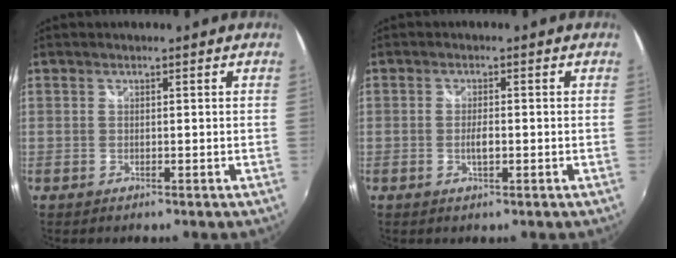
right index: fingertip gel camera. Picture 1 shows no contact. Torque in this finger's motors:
{"motor_torque": [0.39, 0.14, 0.18, 0.05]}